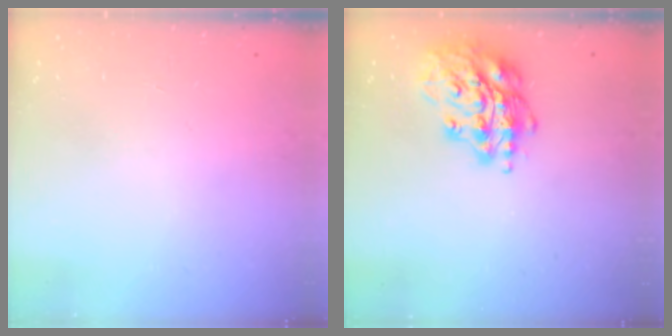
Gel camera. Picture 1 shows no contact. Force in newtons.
{"total": 16.4, "press": 16.4, "slide": 0.6}